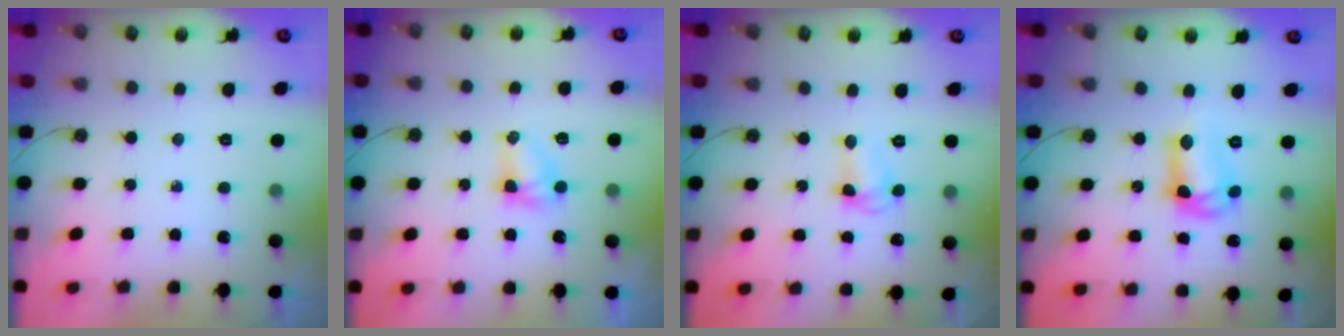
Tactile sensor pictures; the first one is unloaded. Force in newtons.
{"total": 4.5, "press": 4.1, "slide": 2.0}
{"total": 4.8, "press": 4.7, "slide": 0.3}
{"total": 11.1, "press": 10.4, "slide": 3.9}